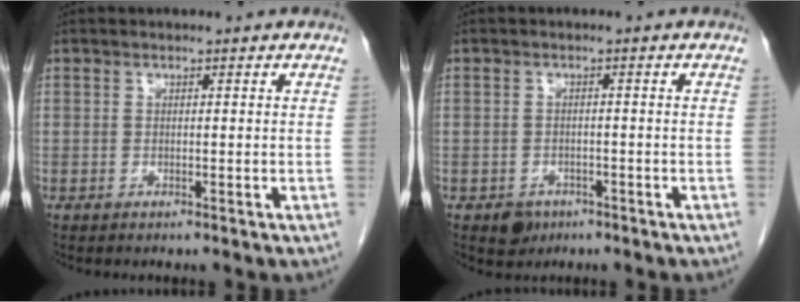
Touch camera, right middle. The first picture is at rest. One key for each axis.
{"total": 2.7, "fx": -1.6, "fy": 2.1, "fz": 0.6, "tx": -0.007, "ty": 0.006, "tz": -0.019}